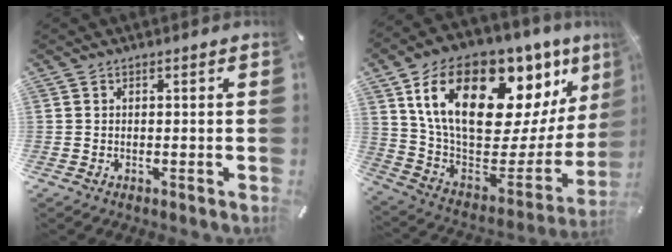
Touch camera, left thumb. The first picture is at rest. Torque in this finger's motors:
{"motor_torque": [3.01, 2.00, 1.93, -0.84, 0.64]}